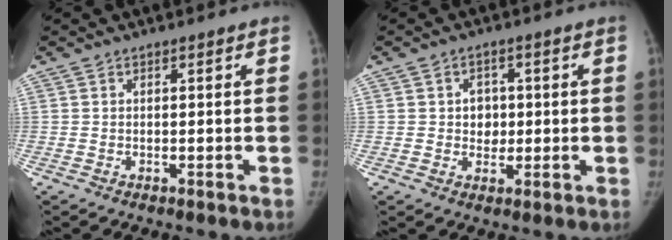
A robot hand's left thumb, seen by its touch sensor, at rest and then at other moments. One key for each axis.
{"total": 3.9, "fx": 0.3, "fy": 3.4, "fz": 2.0, "tx": 0.000, "ty": 0.004, "tz": 0.003}